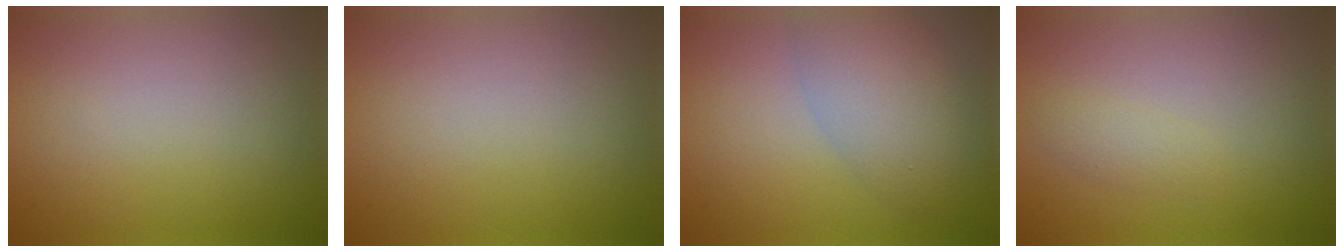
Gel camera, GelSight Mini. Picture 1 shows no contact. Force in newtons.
{"total": 0.0}
{"total": 4.6, "press": 4.6, "slide": 0.1}
{"total": 1.2, "press": 1.2, "slide": 0.0}